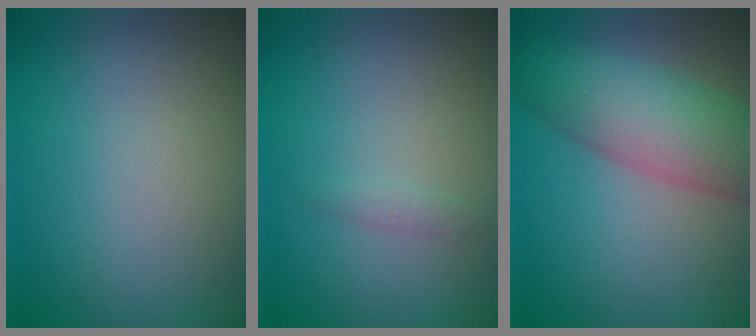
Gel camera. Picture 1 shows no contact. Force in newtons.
{"total": 0.7, "press": 0.7, "slide": 0.0}
{"total": 7.2, "press": 7.2, "slide": 0.2}